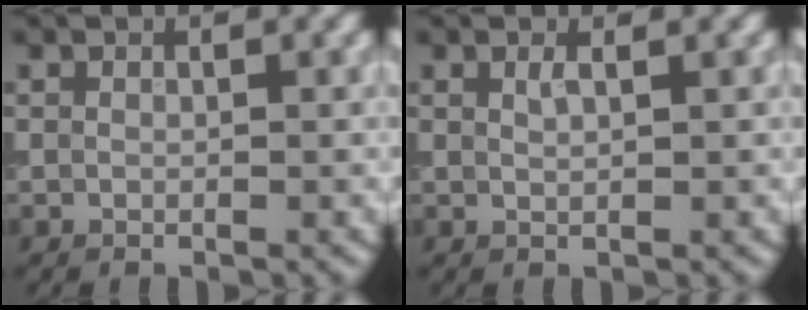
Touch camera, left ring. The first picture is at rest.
{"total": 0.8, "force": [0.6, 0.2, 0.5], "torque": [-0.010, 0.001, 0.010]}